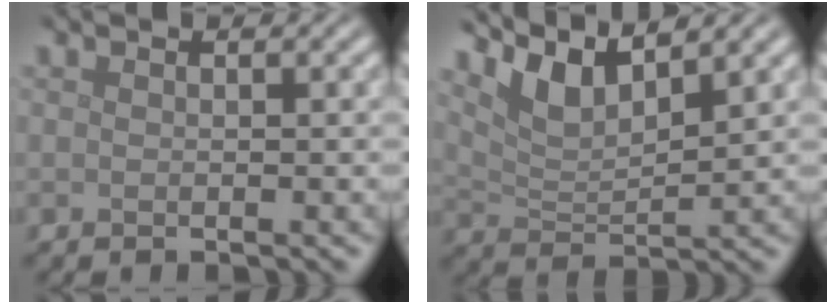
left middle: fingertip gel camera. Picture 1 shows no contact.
{"total": 4.6, "force": [3.4, 1.1, 2.9], "torque": [-0.068, -0.005, 0.070]}